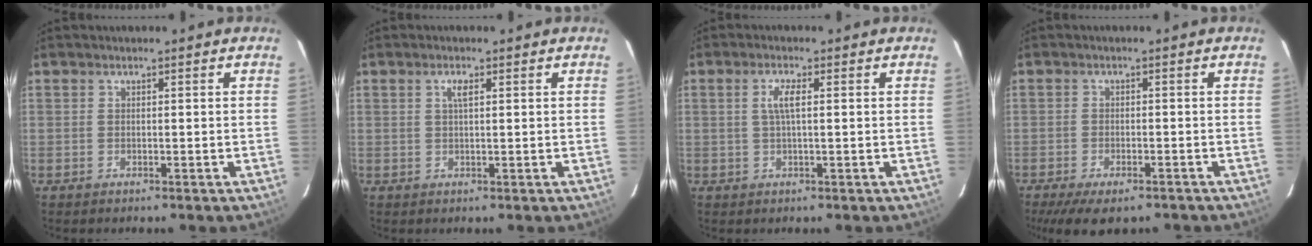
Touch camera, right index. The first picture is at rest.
{"total": 1.8, "force": [0.7, 0.5, 1.5], "torque": [-0.028, 0.004, 0.011]}
{"total": 3.1, "force": [0.6, 0.5, 3.0], "torque": [-0.061, 0.002, 0.012]}
{"total": 10.0, "force": [-7.5, 3.6, 5.6], "torque": [-0.124, -0.031, -0.118]}